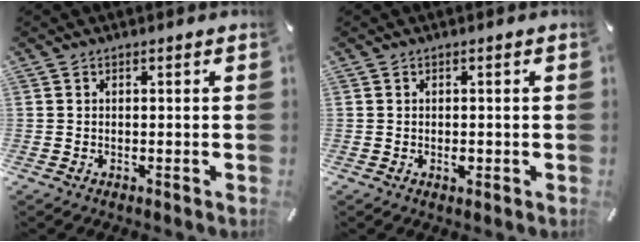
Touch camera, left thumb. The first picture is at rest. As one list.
[{"total": 1.5, "force": [-0.4, 0.8, 1.2], "torque": [-0.021, 0.000, -0.007]}]